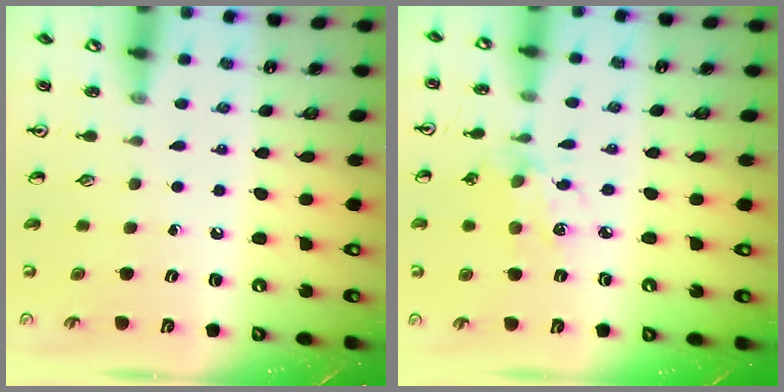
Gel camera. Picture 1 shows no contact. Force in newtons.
{"total": 4.8, "press": 4.6, "slide": 1.5}